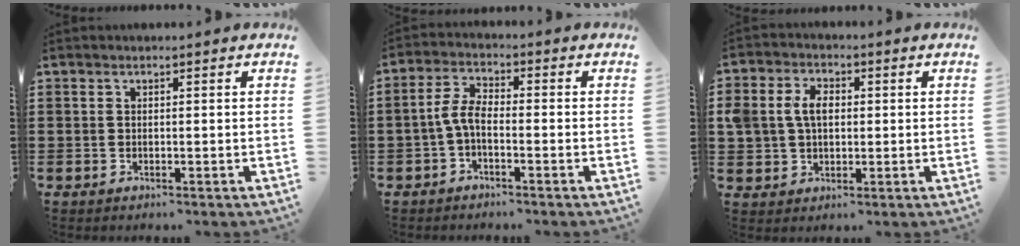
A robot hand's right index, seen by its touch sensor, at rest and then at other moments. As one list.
[{"total": 4.0, "force": [-1.4, 1.5, 3.4], "torque": [-0.085, -0.001, -0.033]}, {"total": 5.4, "force": [0.8, 4.1, 3.5], "torque": [-0.094, 0.010, 0.007]}]